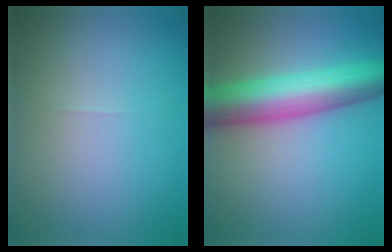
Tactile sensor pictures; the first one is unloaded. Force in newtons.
{"total": 8.5, "press": 8.5, "slide": 0.2}